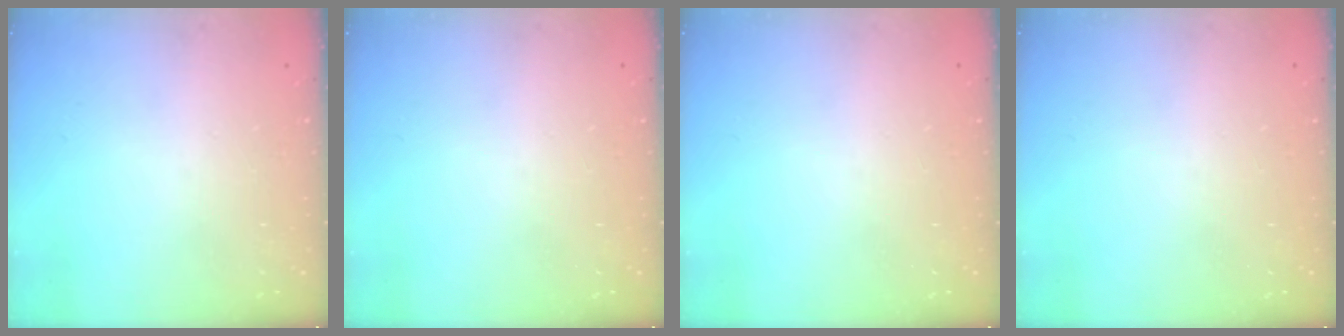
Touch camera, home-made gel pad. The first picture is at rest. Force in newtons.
{"total": 0.0}
{"total": 0.0}
{"total": 0.0}